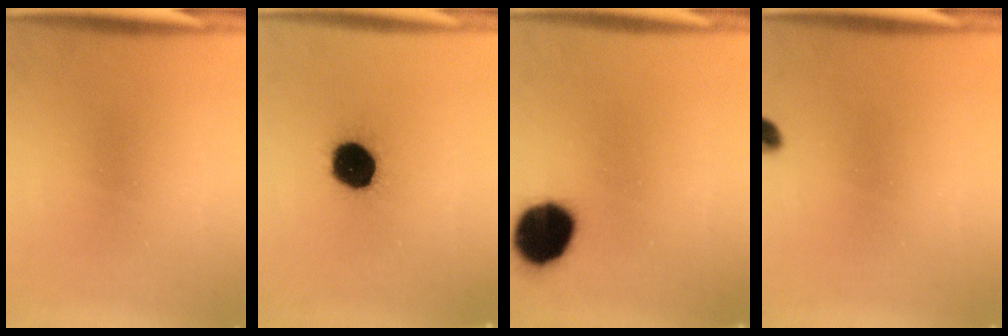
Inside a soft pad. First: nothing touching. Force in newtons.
{"total": 14.0}
{"total": 14.1}
{"total": 2.9}